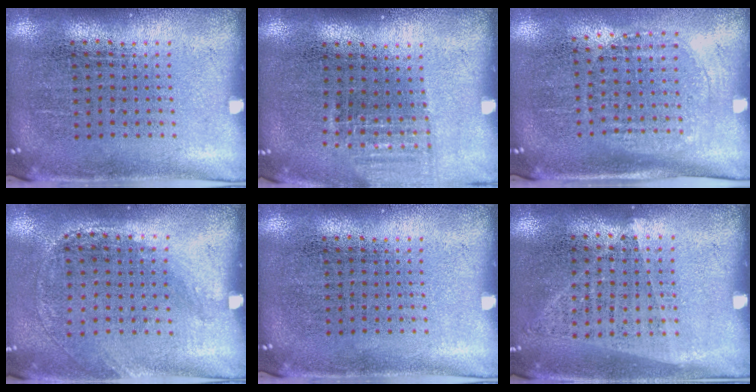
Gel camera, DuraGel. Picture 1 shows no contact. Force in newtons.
{"total": 1.0, "press": 0.9, "slide": 0.5}
{"total": 1.5, "press": 1.2, "slide": 0.8}
{"total": 1.3, "press": 0.9, "slide": 0.9}
{"total": 0.0}
{"total": 1.0, "press": 0.9, "slide": 0.5}